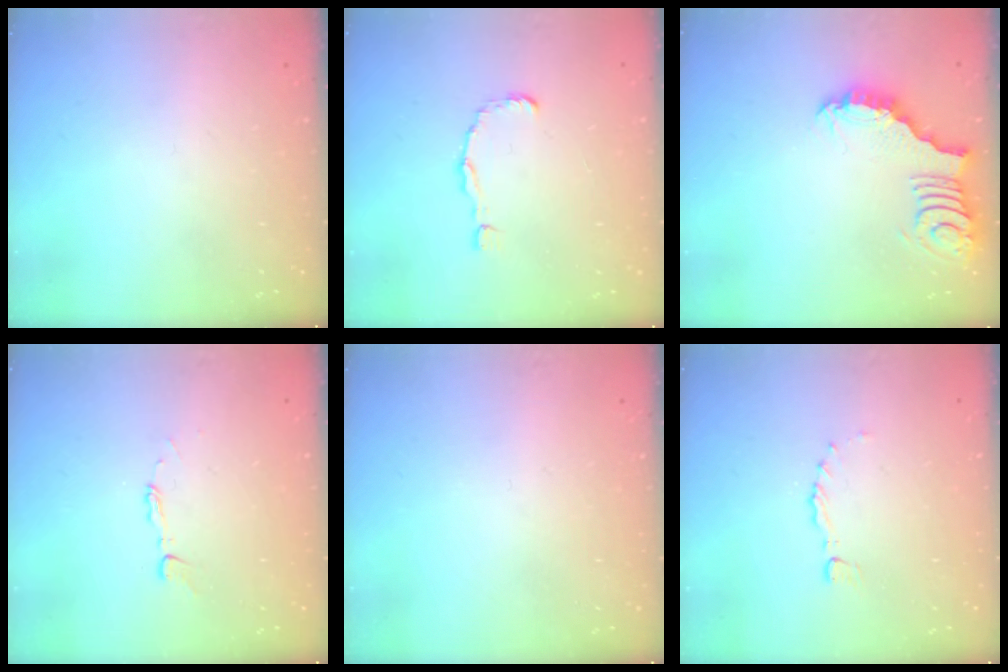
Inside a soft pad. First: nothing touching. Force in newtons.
{"total": 1.6, "press": 1.5, "slide": 0.1}
{"total": 2.4, "press": 2.4, "slide": 0.3}
{"total": 2.9, "press": 2.9, "slide": 0.2}
{"total": 0.0}
{"total": 0.0}